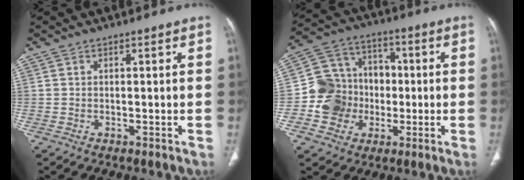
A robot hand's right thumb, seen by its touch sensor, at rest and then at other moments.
{"total": 13.0, "force": [-2.1, 11.9, 4.8], "torque": [-0.040, 0.035, -0.038]}